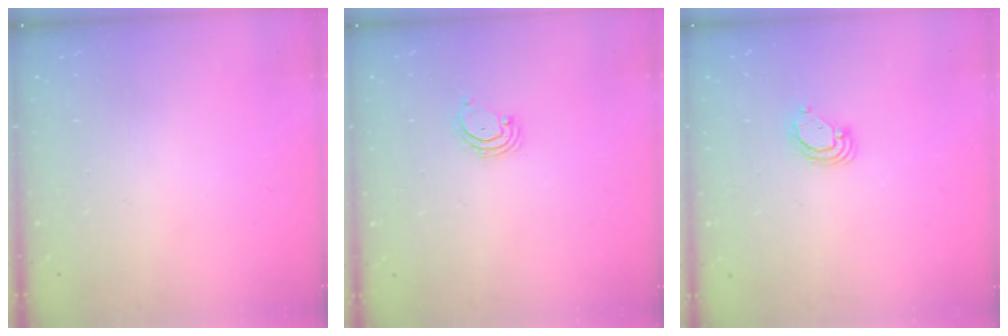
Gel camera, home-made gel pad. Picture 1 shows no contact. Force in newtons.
{"total": 2.1, "press": 2.1, "slide": 0.3}
{"total": 3.5, "press": 3.5, "slide": 0.1}